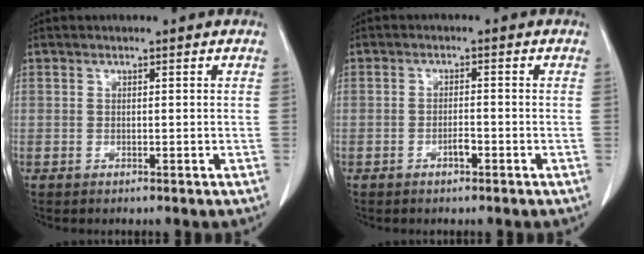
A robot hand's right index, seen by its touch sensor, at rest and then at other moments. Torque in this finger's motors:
{"motor_torque": [-0.11, 0.08, -0.03, 0.01]}